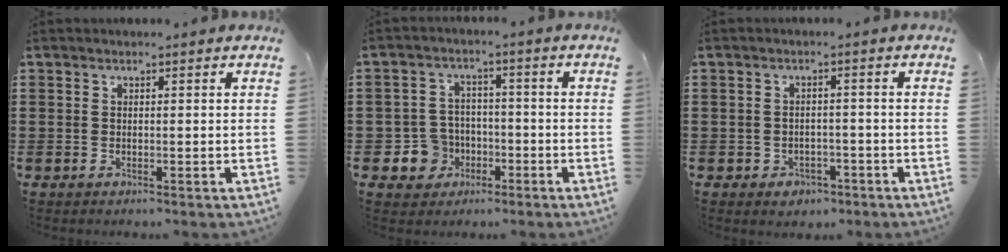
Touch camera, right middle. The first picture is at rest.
{"total": 5.3, "force": [-2.0, 4.8, 1.2], "torque": [-0.050, 0.006, -0.039]}
{"total": 1.9, "force": [-1.4, 1.2, 0.3], "torque": [-0.012, 0.001, -0.032]}